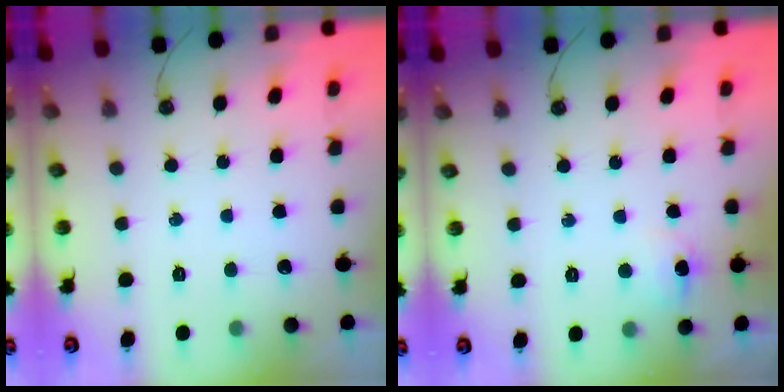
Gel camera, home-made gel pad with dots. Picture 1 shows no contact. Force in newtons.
{"total": 5.0, "press": 4.5, "slide": 2.2}